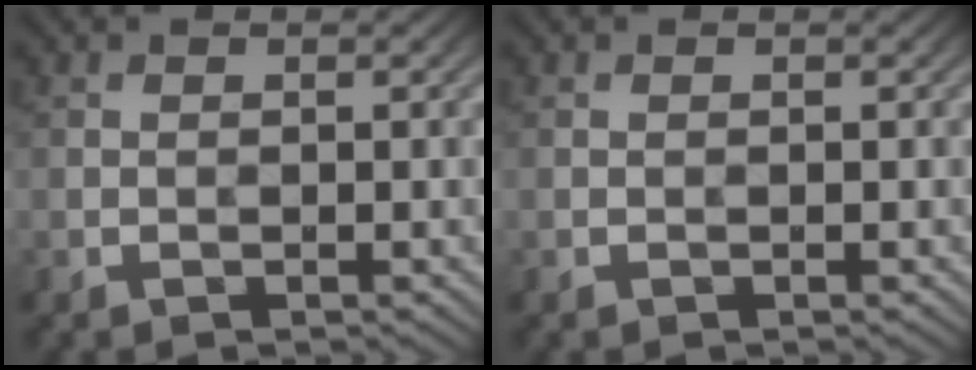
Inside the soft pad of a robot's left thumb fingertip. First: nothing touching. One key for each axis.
{"total": 0.0}